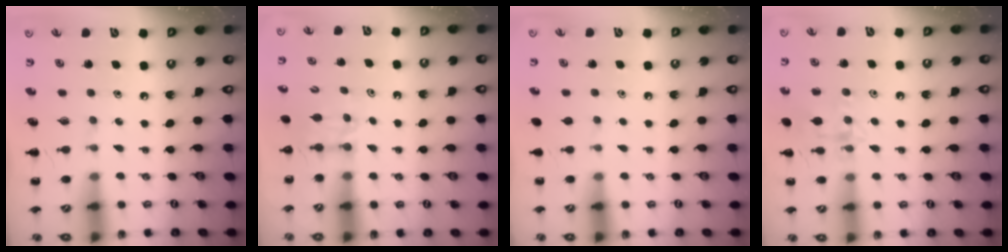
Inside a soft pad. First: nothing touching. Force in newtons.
{"total": 4.2, "press": 4.0, "slide": 1.3}
{"total": 0.6, "press": 0.6, "slide": 0.1}
{"total": 11.7, "press": 11.7, "slide": 0.8}